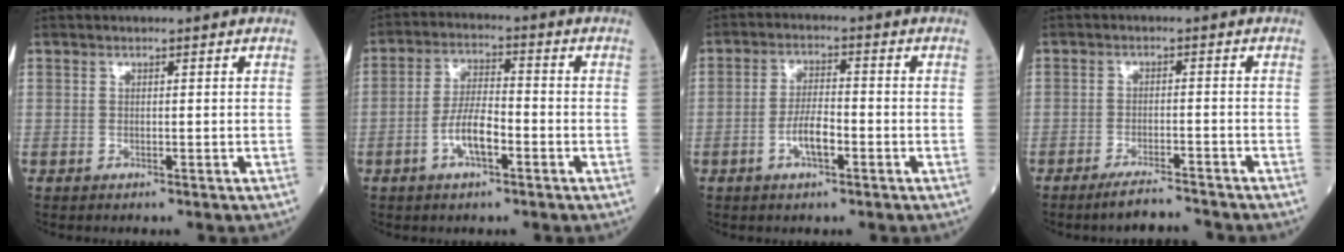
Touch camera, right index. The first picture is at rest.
{"total": 6.3, "force": [-2.5, 1.8, 5.5], "torque": [-0.110, 0.006, -0.050]}
{"total": 4.7, "force": [-1.9, 1.3, 4.1], "torque": [-0.081, 0.006, -0.036]}
{"total": 4.8, "force": [-4.5, 0.0, 1.8], "torque": [-0.030, -0.014, -0.077]}